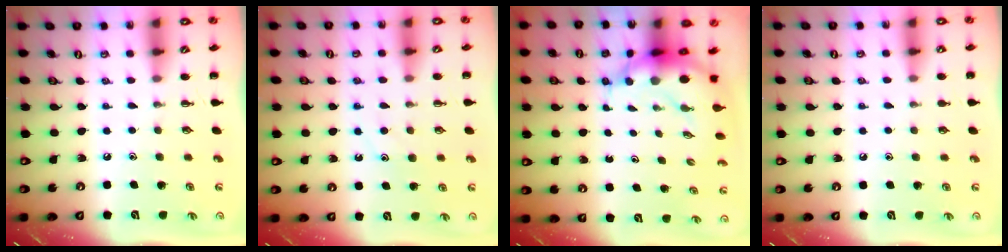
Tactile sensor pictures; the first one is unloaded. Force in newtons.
{"total": 10.2, "press": 10.2, "slide": 0.8}
{"total": 7.9, "press": 7.6, "slide": 2.0}
{"total": 3.8, "press": 3.6, "slide": 1.1}